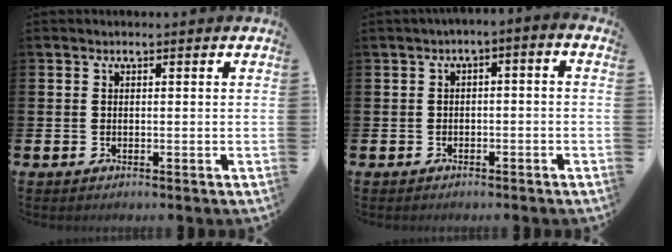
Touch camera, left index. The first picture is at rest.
{"total": 1.9, "force": [-1.7, 0.2, 0.8], "torque": [-0.018, 0.005, -0.039]}